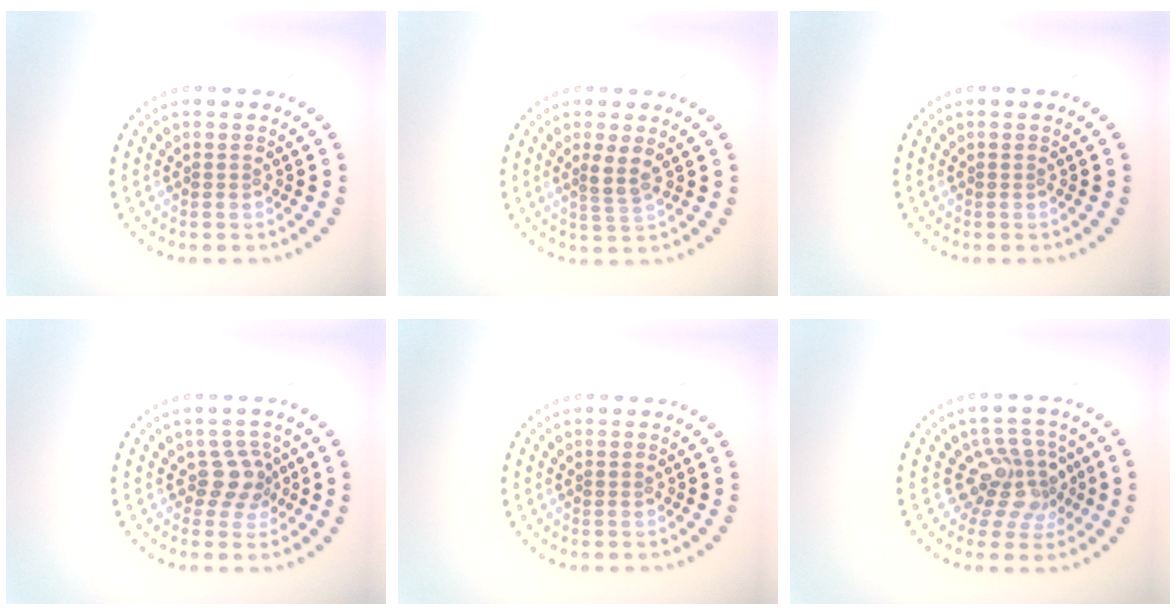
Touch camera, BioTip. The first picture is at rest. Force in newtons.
{"total": 1.9, "press": 1.5, "slide": 1.2}
{"total": 0.0}
{"total": 2.4, "press": 1.9, "slide": 1.5}
{"total": 0.0}
{"total": 3.7, "press": 3.0, "slide": 2.1}